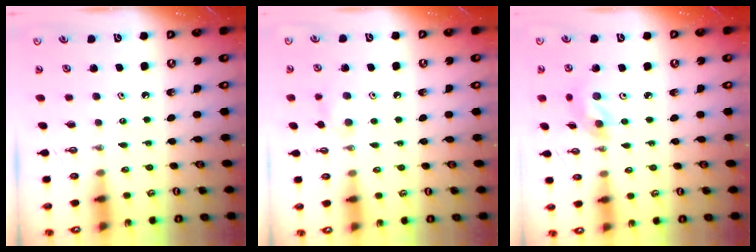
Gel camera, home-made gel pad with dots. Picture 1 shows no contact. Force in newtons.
{"total": 8.2, "press": 7.5, "slide": 3.1}
{"total": 5.4, "press": 5.0, "slide": 2.0}